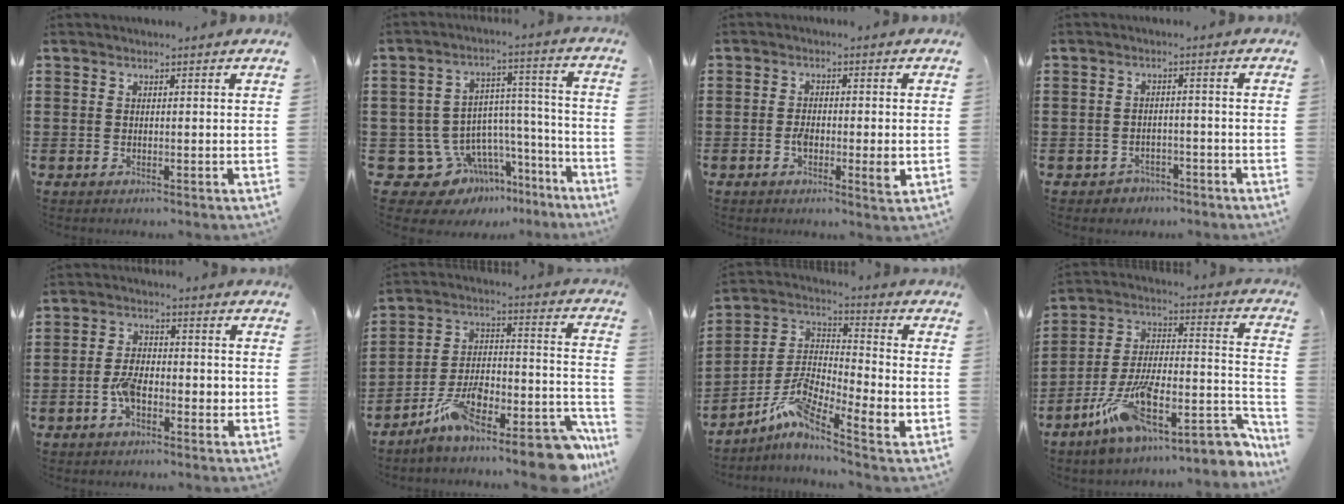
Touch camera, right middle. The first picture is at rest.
{"total": 10.3, "force": [-6.8, 7.4, 2.3], "torque": [-0.071, 0.003, -0.112]}
{"total": 3.5, "force": [-1.0, 1.2, 3.1], "torque": [-0.059, 0.000, -0.019]}
{"total": 2.2, "force": [-2.0, 0.8, -0.1], "torque": [-0.008, 0.000, -0.044]}
{"total": 5.0, "force": [-1.6, 2.7, 3.8], "torque": [-0.073, 0.009, -0.031]}
{"total": 12.8, "force": [-10.7, 2.4, 6.5], "torque": [-0.095, 0.025, -0.199]}
{"total": 8.0, "force": [-4.8, 2.0, 6.0], "torque": [-0.145, -0.022, -0.102]}
{"total": 13.1, "force": [-8.7, 3.7, 9.0], "torque": [-0.167, -0.002, -0.155]}